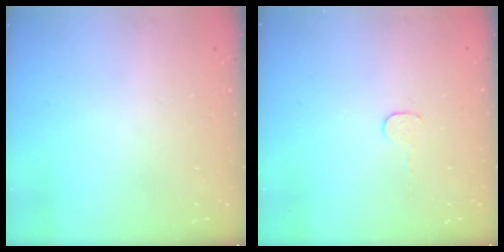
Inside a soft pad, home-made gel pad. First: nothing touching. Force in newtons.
{"total": 3.0, "press": 3.0, "slide": 0.3}